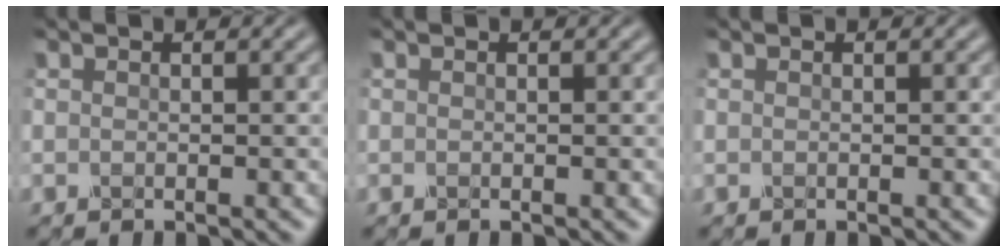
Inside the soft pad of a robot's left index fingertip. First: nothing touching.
{"total": 0.0}
{"total": 0.0}